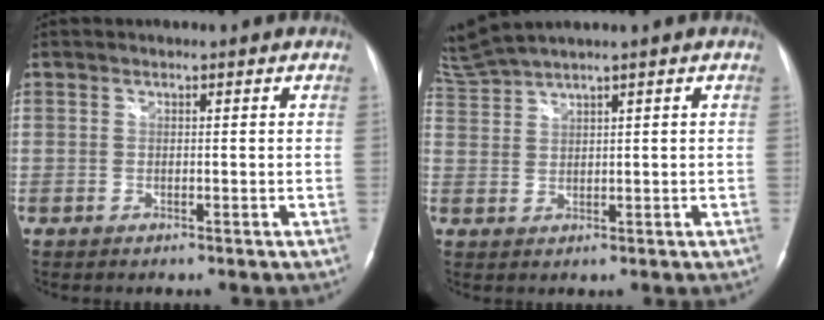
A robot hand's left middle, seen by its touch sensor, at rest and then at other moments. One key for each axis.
{"total": 4.5, "fx": 4.0, "fy": -1.2, "fz": 1.6, "tx": -0.057, "ty": 0.007, "tz": 0.094}